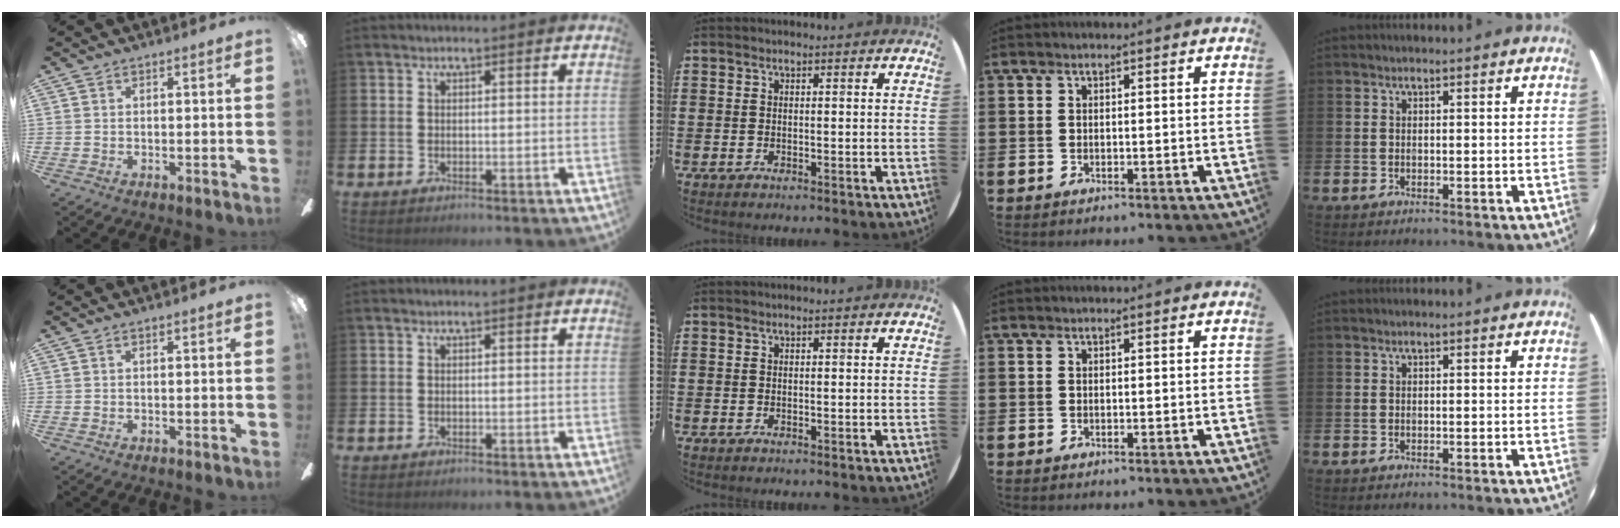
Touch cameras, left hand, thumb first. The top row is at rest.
{}